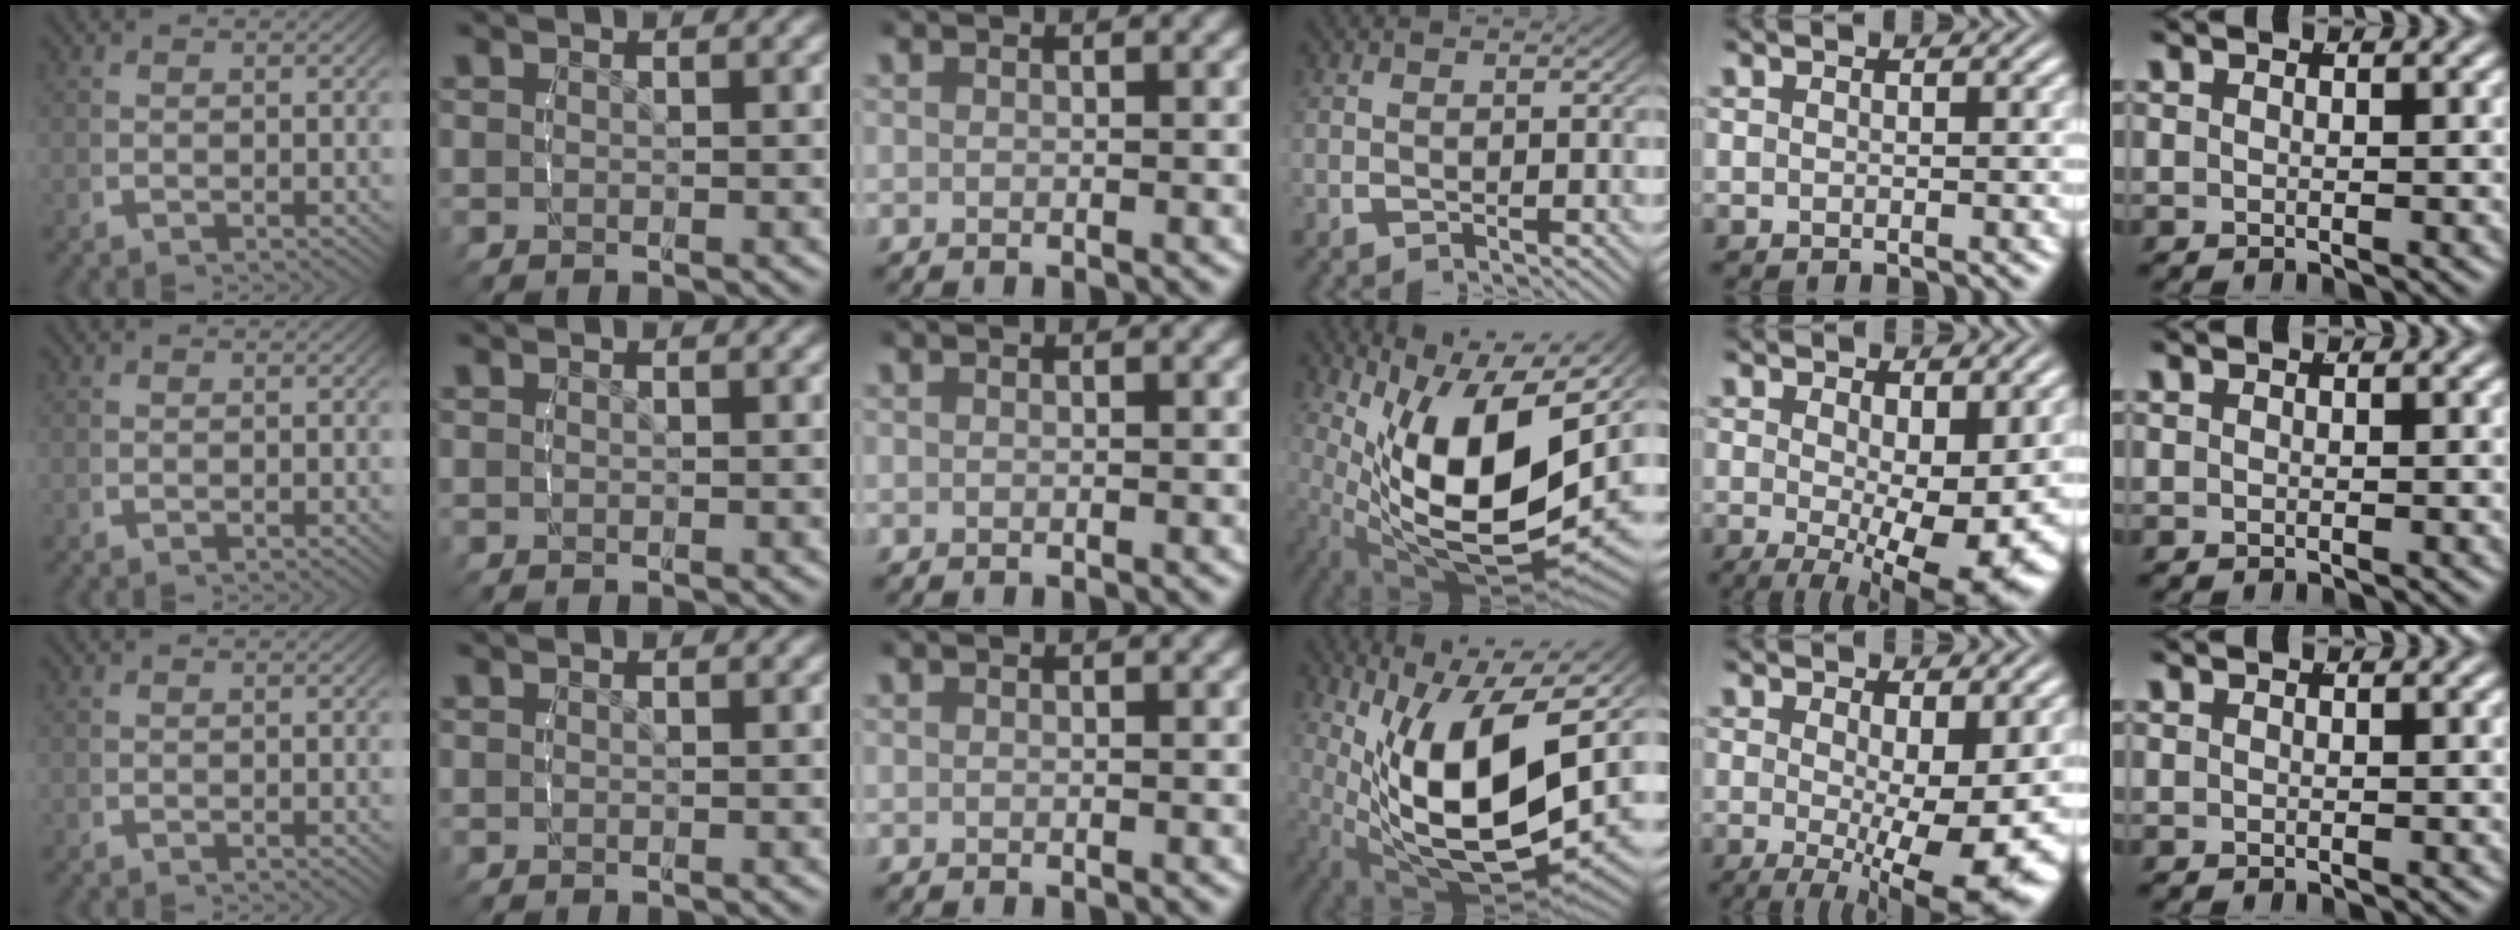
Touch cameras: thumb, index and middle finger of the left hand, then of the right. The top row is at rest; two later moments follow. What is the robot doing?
{"motion": "lift_and_place", "object": "glue stick"}